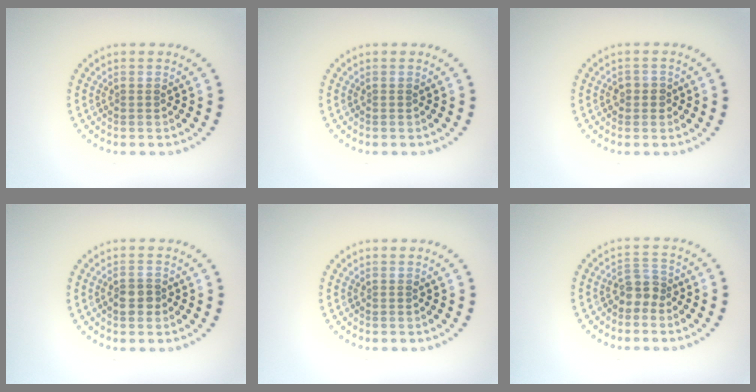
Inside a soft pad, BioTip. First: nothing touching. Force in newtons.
{"total": 0.0}
{"total": 1.4, "press": 1.3, "slide": 0.6}
{"total": 1.9, "press": 1.7, "slide": 0.8}
{"total": 0.0}
{"total": 2.1, "press": 1.6, "slide": 1.4}